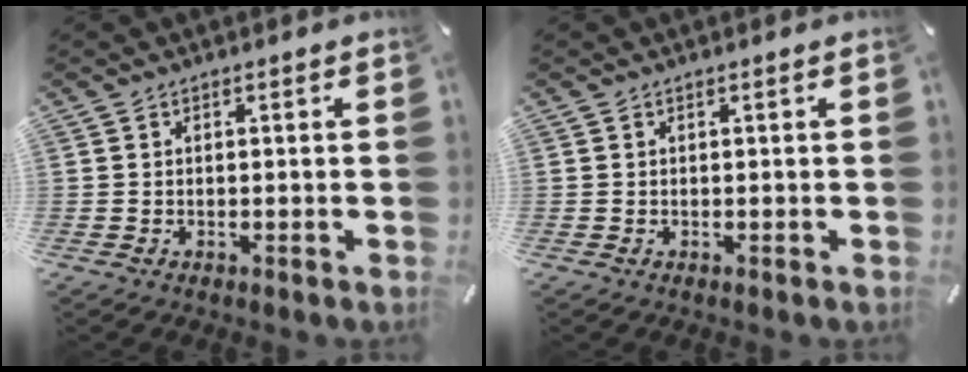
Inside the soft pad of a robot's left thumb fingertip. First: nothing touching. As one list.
[{"total": 0.0}]